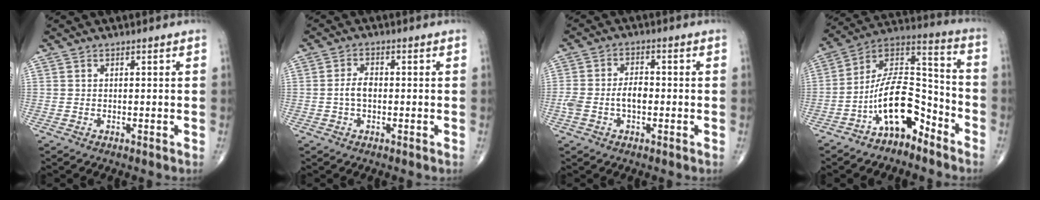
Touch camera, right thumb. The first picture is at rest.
{"total": 3.2, "force": [-0.4, 1.8, 2.5], "torque": [-0.051, 0.012, -0.012]}
{"total": 5.8, "force": [-1.1, 3.2, 4.7], "torque": [-0.103, 0.022, -0.020]}
{"total": 14.4, "force": [-7.9, 7.0, 9.8], "torque": [-0.153, 0.095, -0.148]}